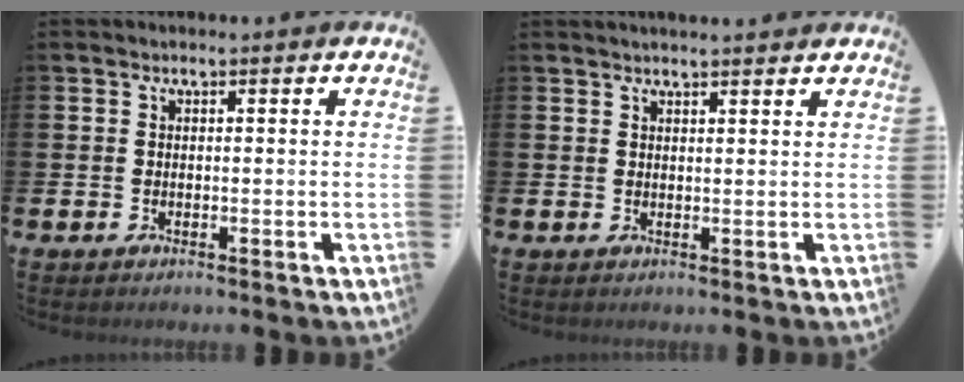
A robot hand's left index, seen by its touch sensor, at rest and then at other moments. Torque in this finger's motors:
{"motor_torque": [0.84, -0.89, 0.01, 0.07]}